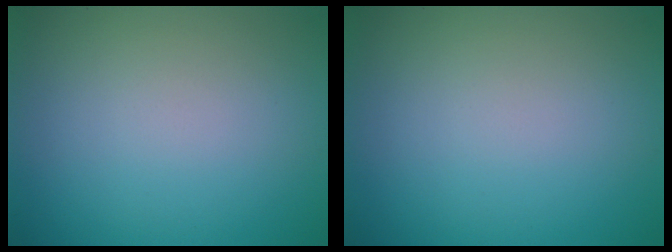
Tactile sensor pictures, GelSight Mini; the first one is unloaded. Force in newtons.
{"total": 0.0}